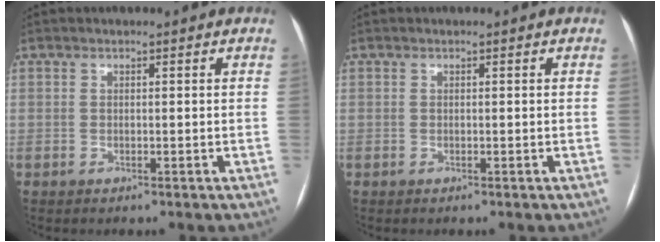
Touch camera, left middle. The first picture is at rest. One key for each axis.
{"total": 0.0}